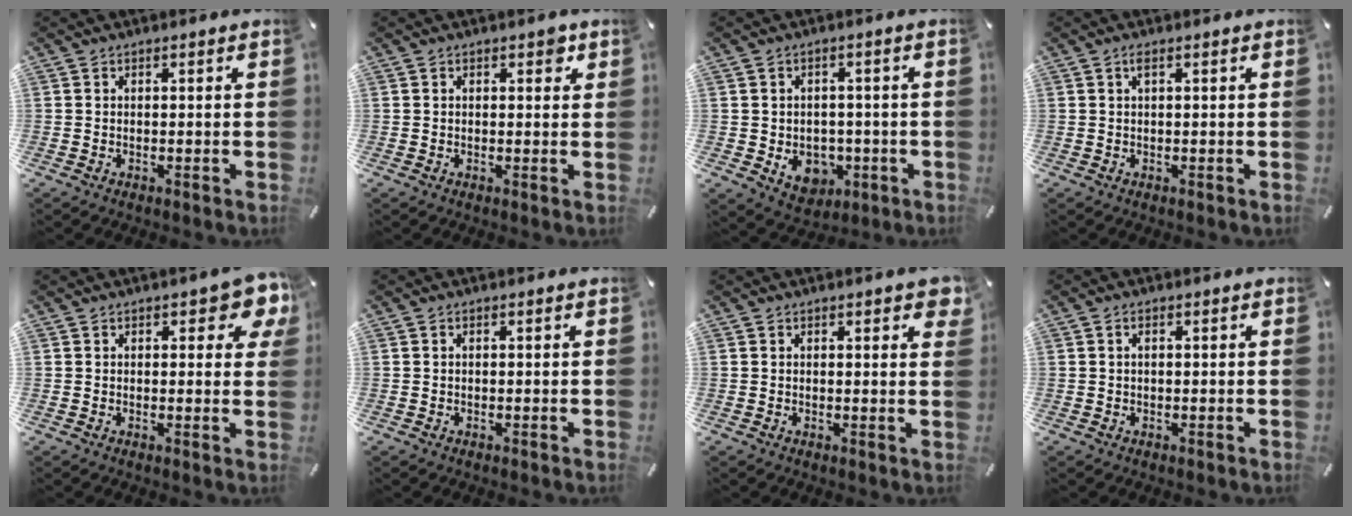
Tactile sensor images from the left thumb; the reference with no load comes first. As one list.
[{"total": 2.0, "force": [0.7, 1.3, 1.4], "torque": [-0.014, 0.002, 0.007]}, {"total": 6.8, "force": [-1.6, 5.8, 3.2], "torque": [-0.045, 0.007, -0.026]}, {"total": 1.2, "force": [0.3, 0.2, 1.1], "torque": [-0.023, 0.002, 0.005]}, {"total": 6.3, "force": [3.2, 2.9, 4.6], "torque": [-0.049, -0.015, 0.049]}, {"total": 0.0}, {"total": 2.6, "force": [1.6, 0.9, 1.9], "torque": [-0.017, -0.006, 0.023]}, {"total": 1.1, "force": [0.2, 0.6, 0.9], "torque": [-0.020, 0.004, 0.003]}]